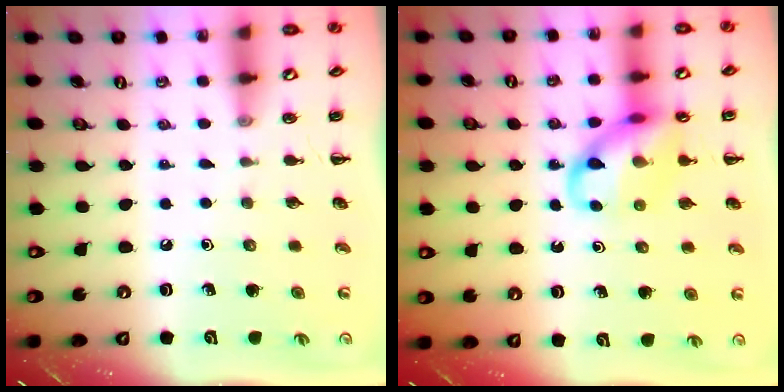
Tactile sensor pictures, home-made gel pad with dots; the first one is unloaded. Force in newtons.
{"total": 12.6, "press": 12.4, "slide": 2.0}